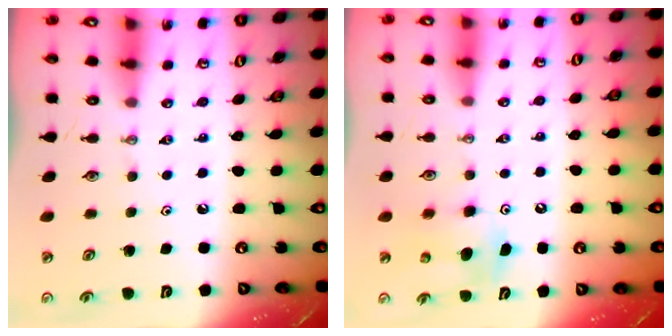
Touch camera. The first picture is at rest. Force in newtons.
{"total": 8.1, "press": 8.0, "slide": 0.7}